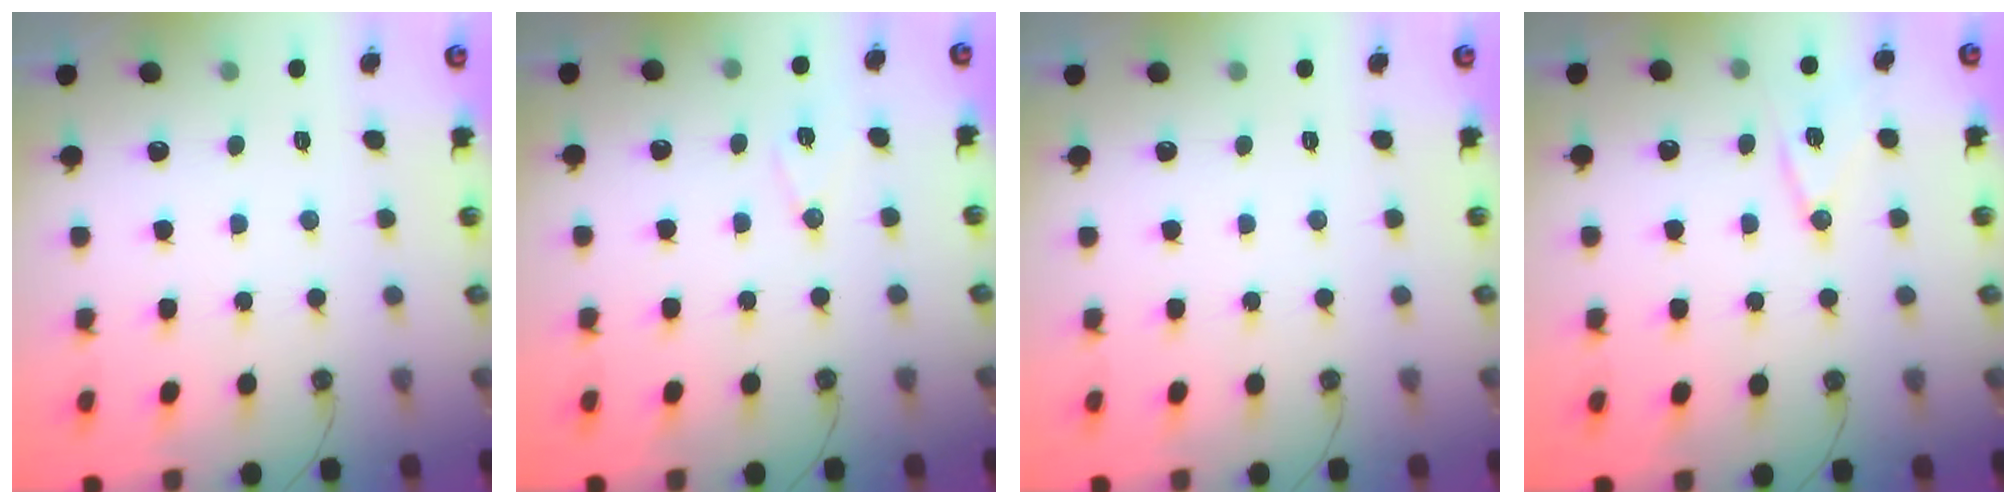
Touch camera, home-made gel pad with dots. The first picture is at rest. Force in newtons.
{"total": 7.5, "press": 6.7, "slide": 3.6}
{"total": 0.0}
{"total": 11.5, "press": 11.0, "slide": 3.3}